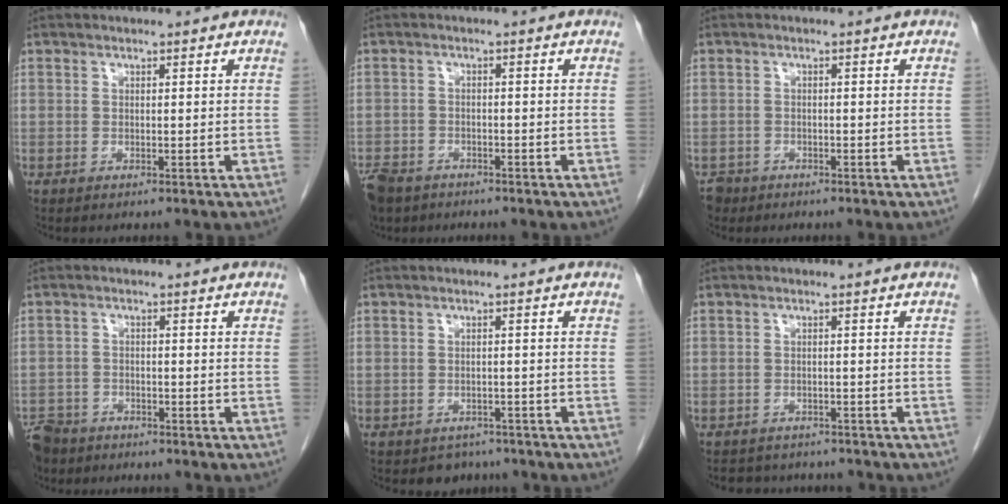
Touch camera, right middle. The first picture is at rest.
{"total": 8.5, "force": [-6.0, 5.2, 3.1], "torque": [-0.080, -0.008, -0.103]}
{"total": 2.1, "force": [-1.6, 1.4, -0.1], "torque": [-0.005, 0.004, -0.028]}
{"total": 8.2, "force": [-6.3, 4.8, 2.1], "torque": [-0.060, -0.006, -0.111]}
{"total": 2.9, "force": [-2.3, 1.7, -0.2], "torque": [-0.003, 0.003, -0.032]}
{"total": 6.4, "force": [-5.8, 2.4, 1.0], "torque": [-0.016, 0.002, -0.071]}